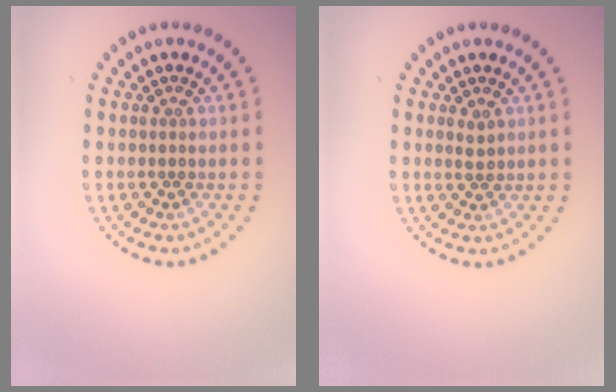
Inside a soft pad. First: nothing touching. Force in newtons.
{"total": 1.0, "press": 0.9, "slide": 0.5}